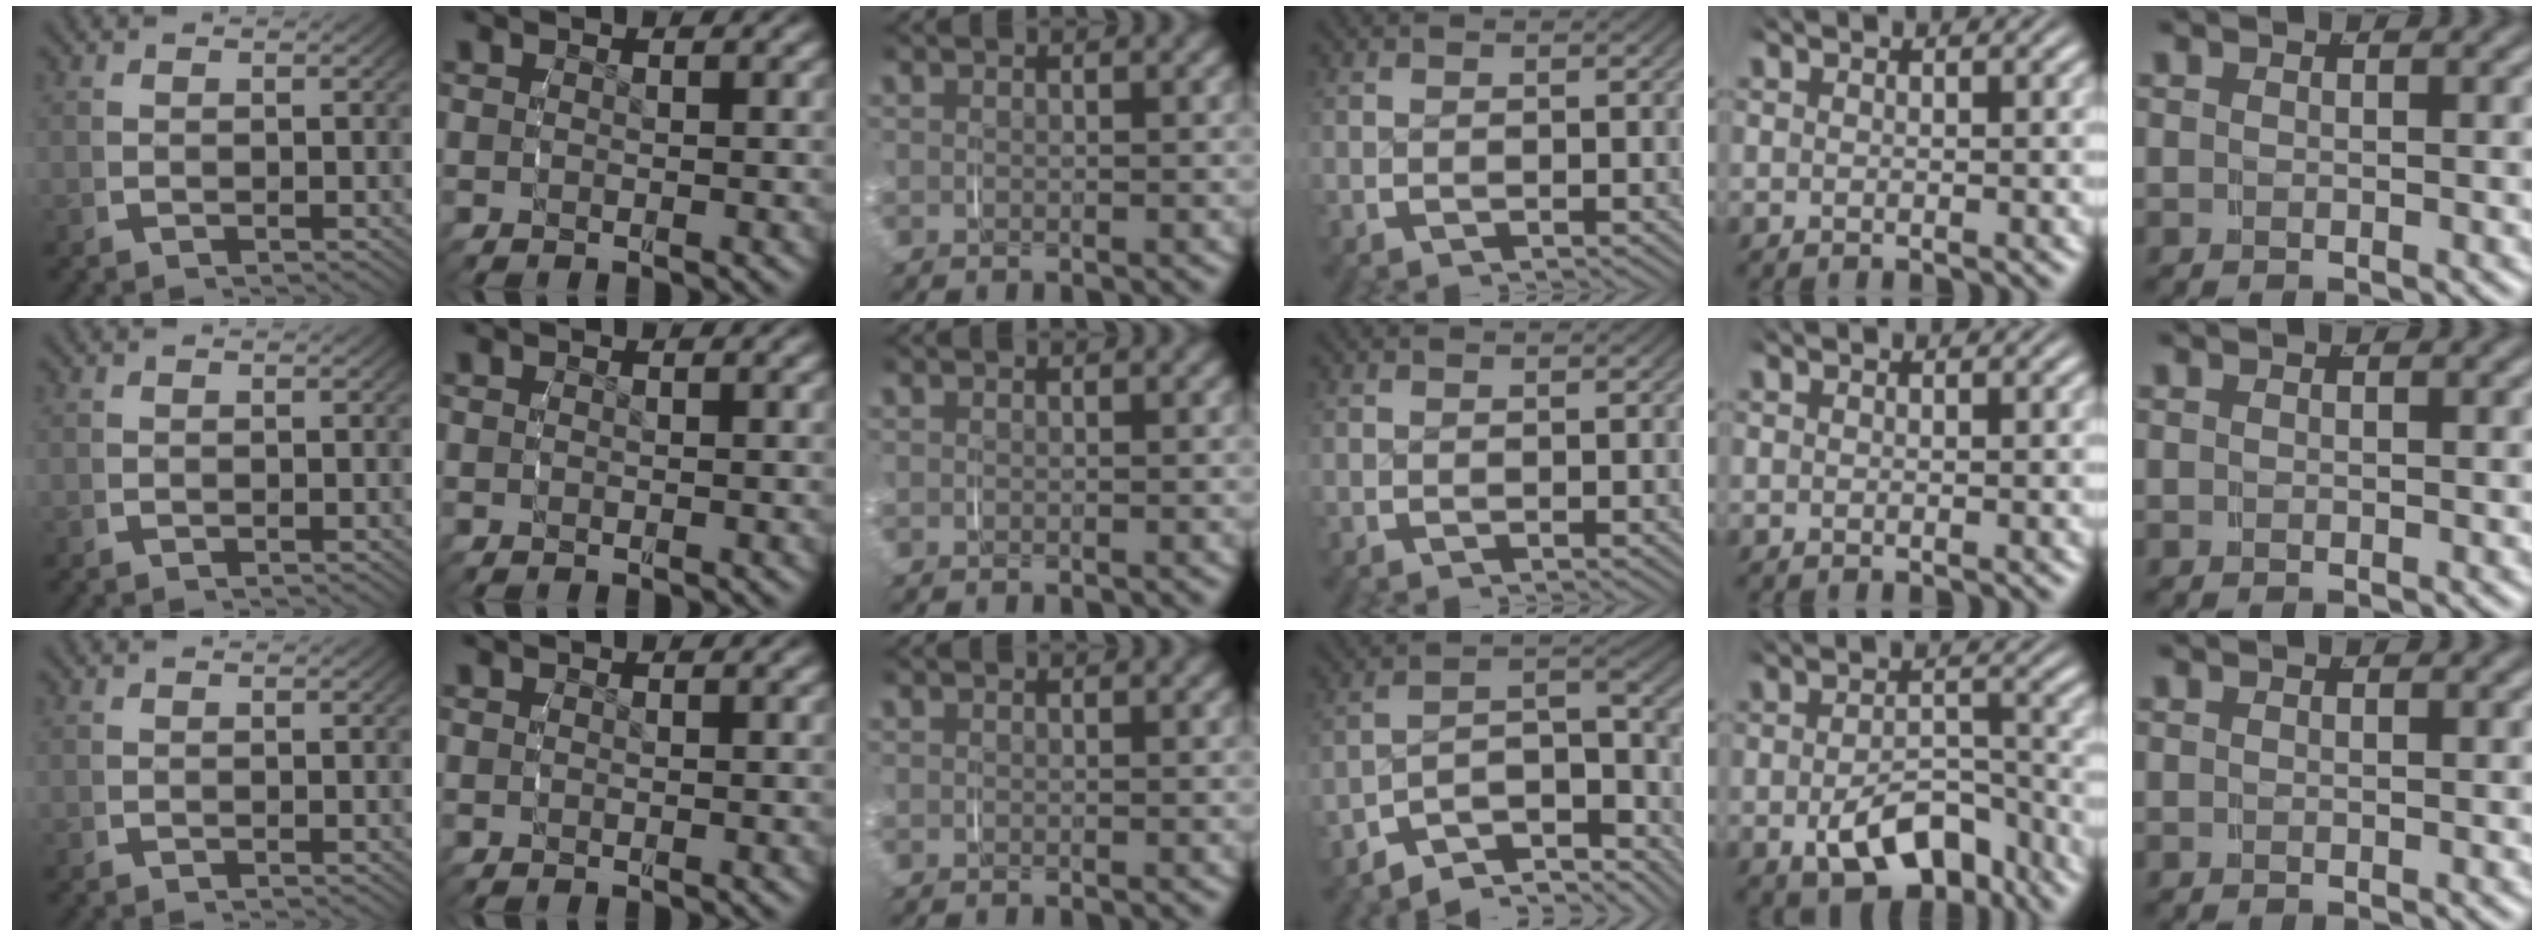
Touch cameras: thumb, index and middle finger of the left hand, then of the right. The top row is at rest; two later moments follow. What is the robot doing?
{"motion": "grasp_and_lifting", "object": "shoes"}